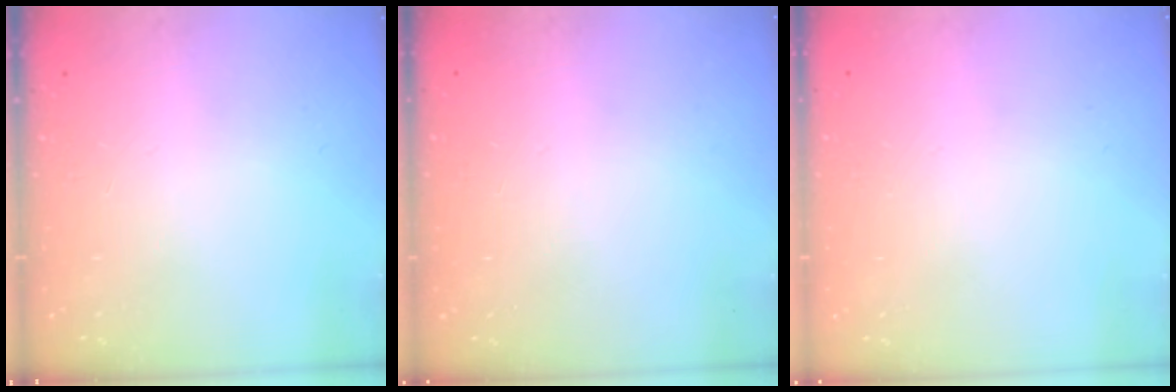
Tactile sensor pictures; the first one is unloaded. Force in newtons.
{"total": 0.0}
{"total": 0.0}